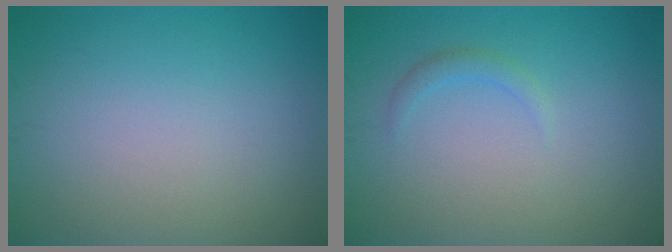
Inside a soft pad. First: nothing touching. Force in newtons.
{"total": 1.1, "press": 1.1, "slide": 0.1}